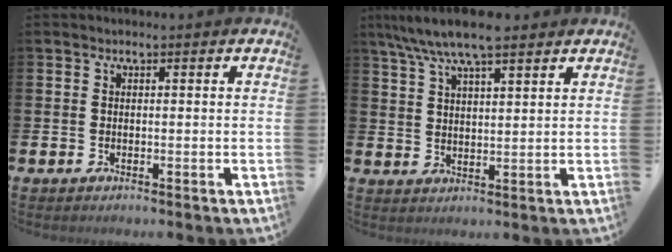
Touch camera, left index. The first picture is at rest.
{"total": 7.6, "force": [6.6, 1.4, 3.6], "torque": [-0.079, -0.017, 0.118]}